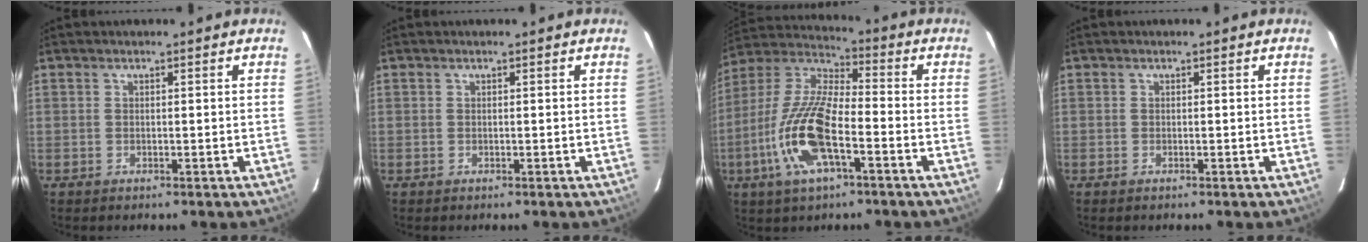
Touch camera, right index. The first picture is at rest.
{"total": 0.0}
{"total": 16.0, "force": [-6.0, 5.2, 13.9], "torque": [-0.294, -0.008, -0.122]}
{"total": 0.0}